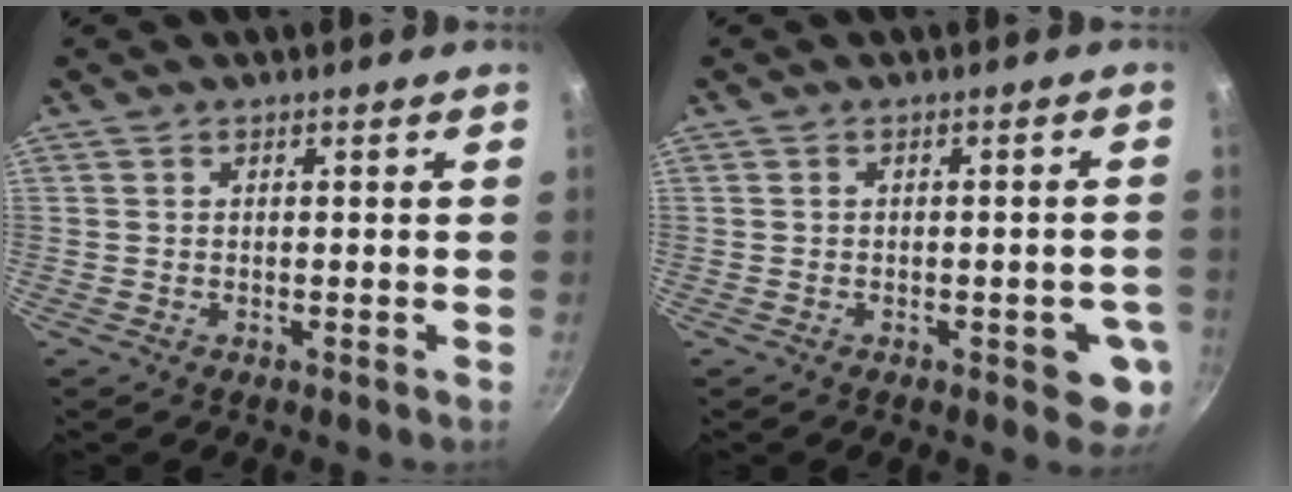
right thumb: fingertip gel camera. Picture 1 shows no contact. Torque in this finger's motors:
{"motor_torque": [0.81, 1.03, -0.14, 0.07, 0.11]}